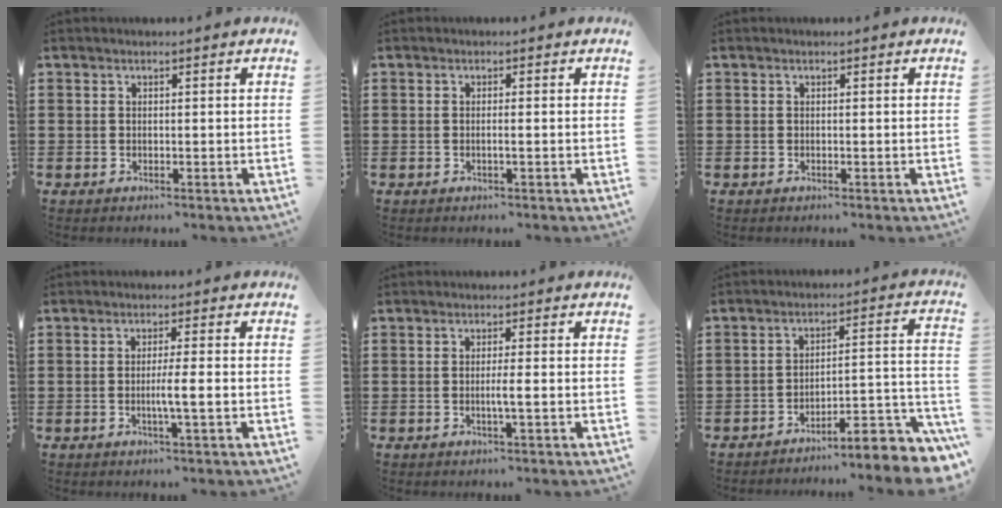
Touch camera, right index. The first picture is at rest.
{"total": 1.0, "force": [-0.3, -0.2, 0.9], "torque": [-0.017, -0.006, -0.005]}
{"total": 0.0}
{"total": 3.8, "force": [-0.8, -0.3, 3.7], "torque": [-0.064, -0.007, -0.017]}
{"total": 2.3, "force": [-0.5, -0.4, 2.2], "torque": [-0.038, -0.008, -0.011]}
{"total": 6.9, "force": [-5.7, 1.0, 3.8], "torque": [-0.054, -0.005, -0.109]}